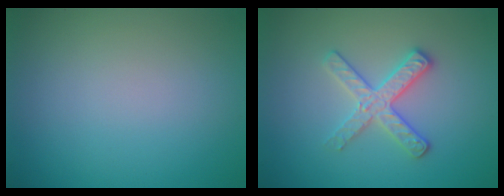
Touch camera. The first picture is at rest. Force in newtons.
{"total": 3.1, "press": 2.9, "slide": 1.1}